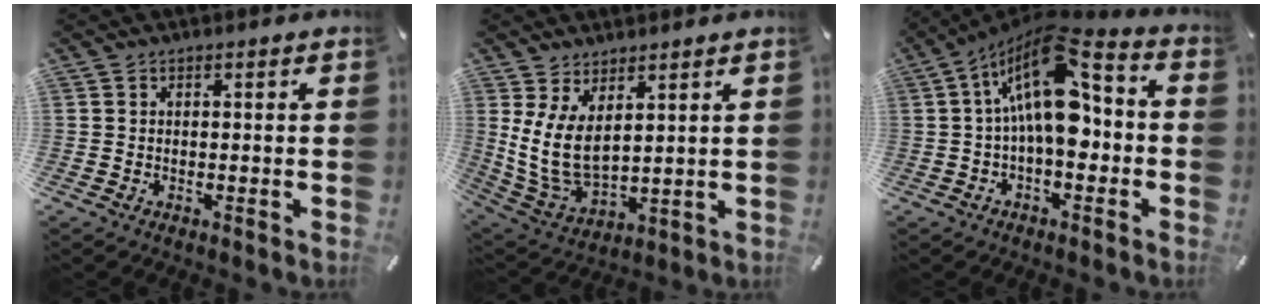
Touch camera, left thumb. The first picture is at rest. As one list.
[{"total": 9.8, "force": [3.7, 5.5, 7.2], "torque": [-0.174, -0.023, 0.076]}, {"total": 19.2, "force": [2.8, 9.4, 16.5], "torque": [-0.291, -0.020, 0.043]}]